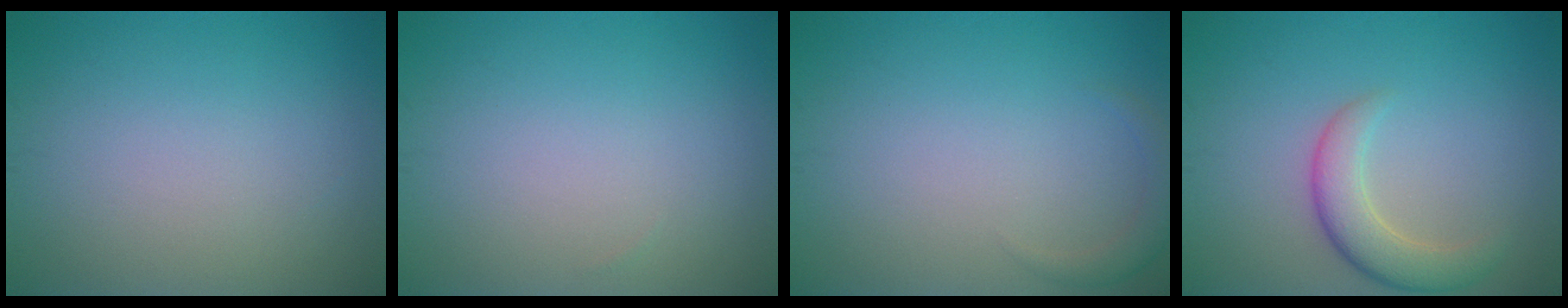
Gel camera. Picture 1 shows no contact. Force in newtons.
{"total": 0.0}
{"total": 1.4, "press": 1.4, "slide": 0.1}
{"total": 3.7, "press": 3.6, "slide": 0.4}